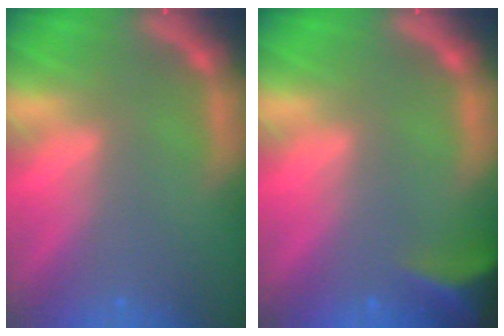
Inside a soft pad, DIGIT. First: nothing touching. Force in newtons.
{"total": 5.4}